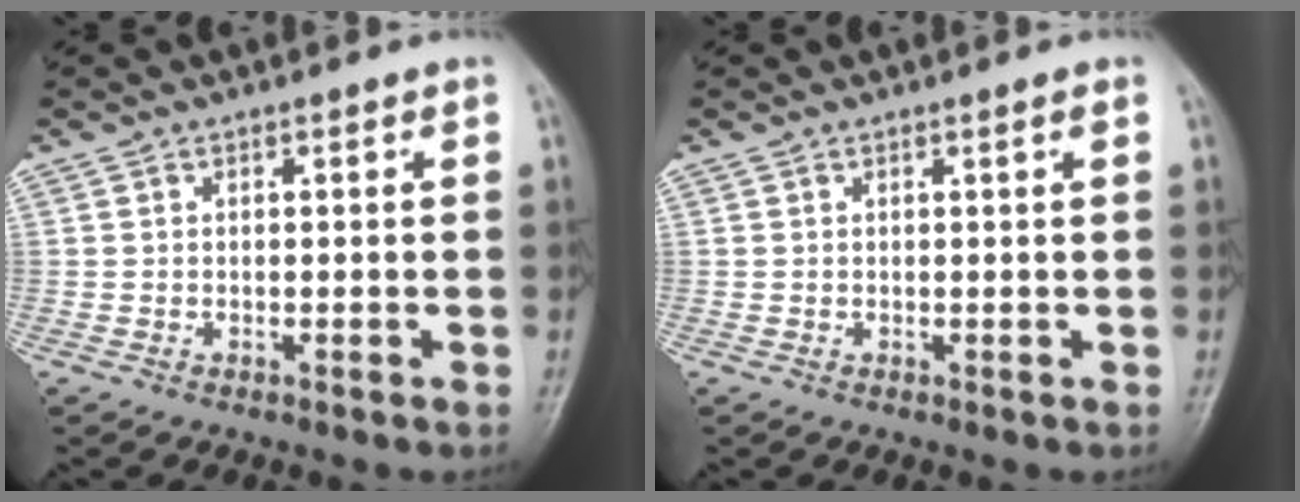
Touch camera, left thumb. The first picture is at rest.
{"total": 0.7, "force": [0.3, 0.0, 0.7], "torque": [-0.011, 0.000, 0.004]}